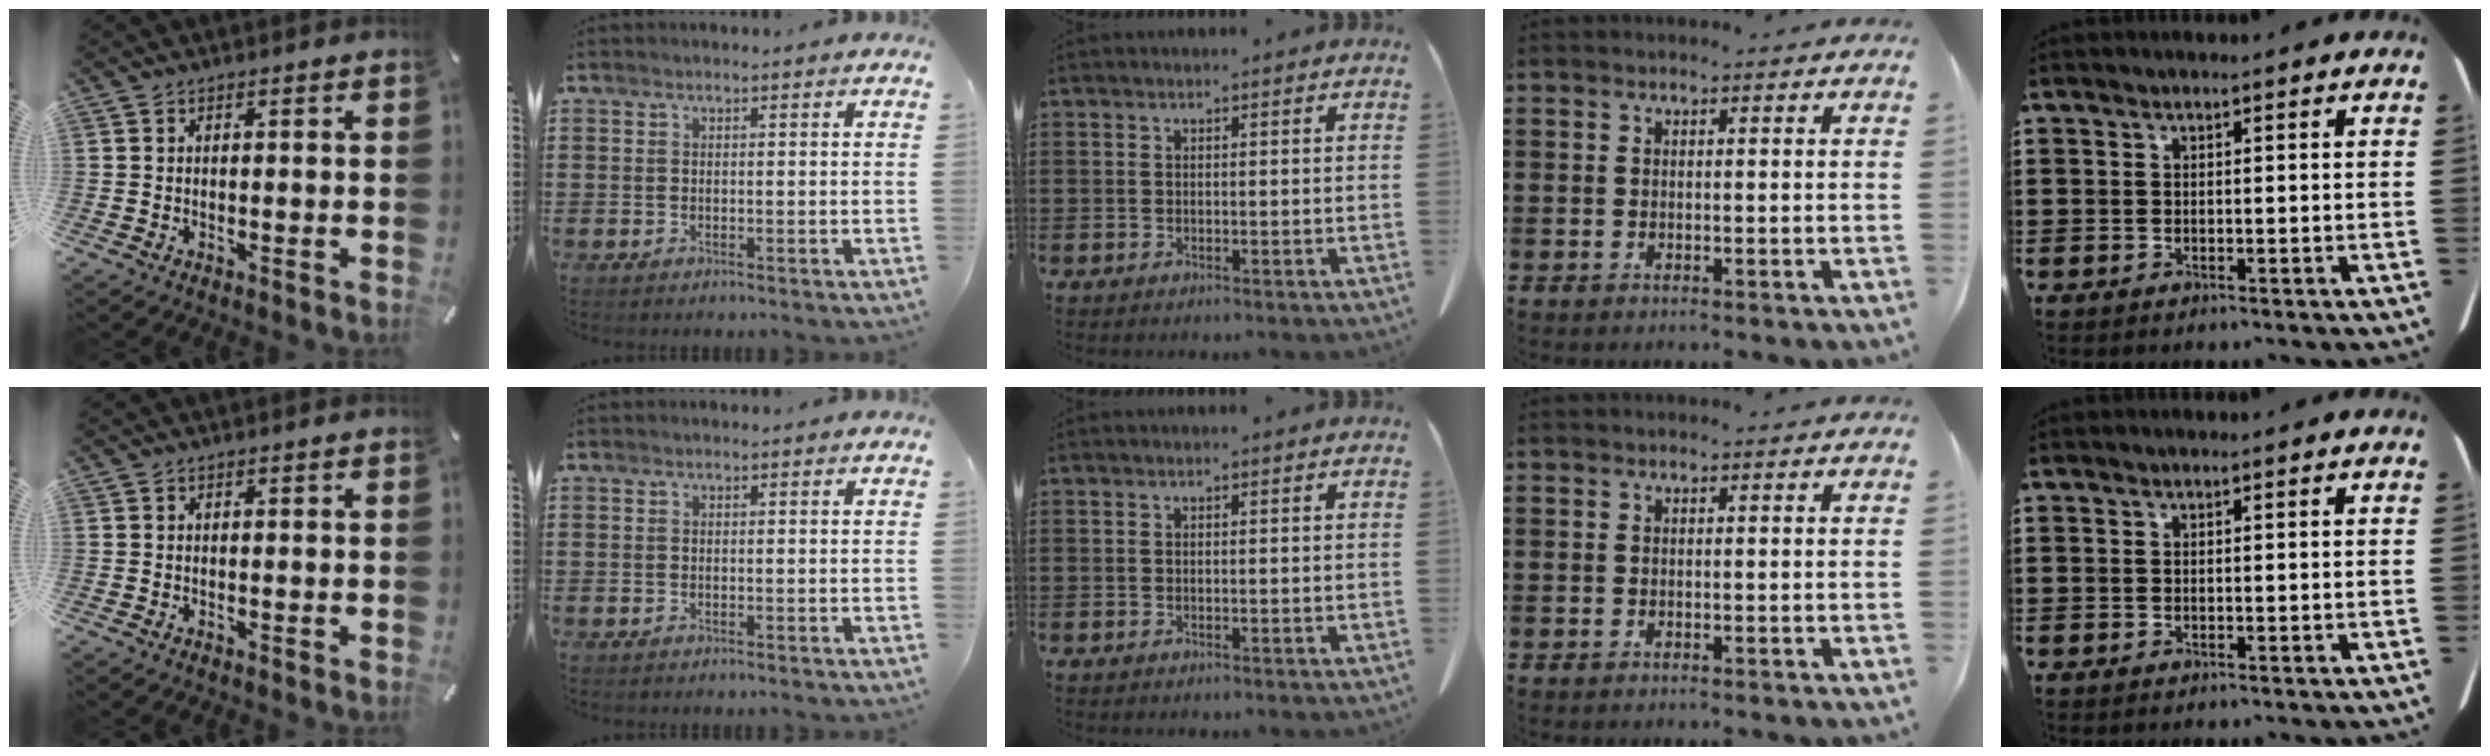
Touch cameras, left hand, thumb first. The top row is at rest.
{}